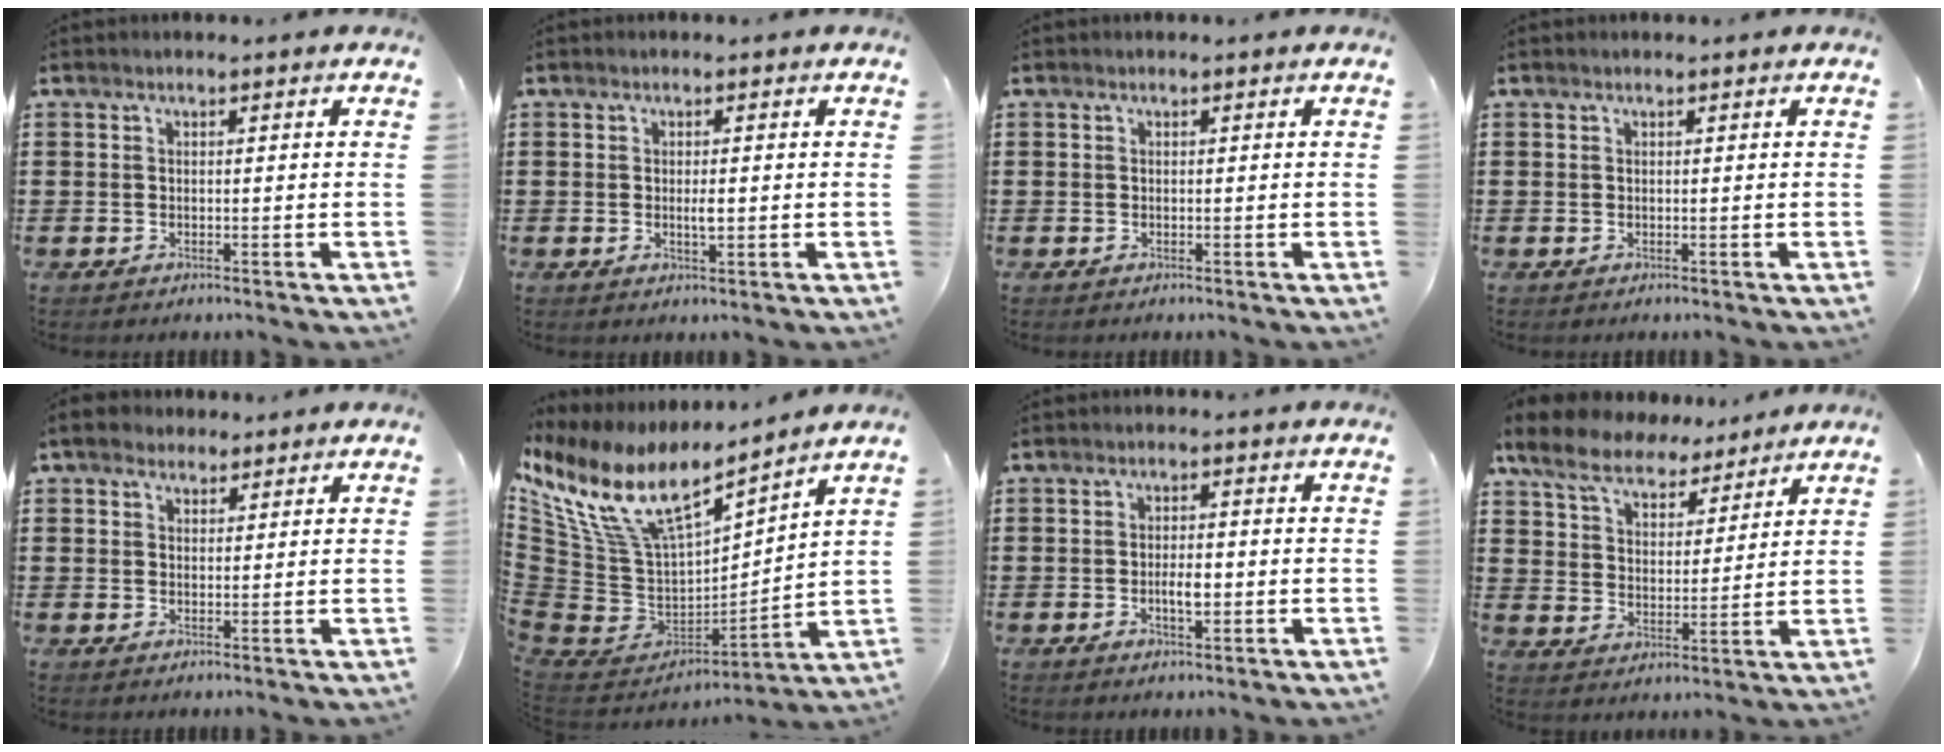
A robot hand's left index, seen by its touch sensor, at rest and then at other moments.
{"total": 1.9, "force": [0.0, 0.5, 1.9], "torque": [-0.035, -0.002, 0.000]}
{"total": 0.0}
{"total": 0.0}
{"total": 3.3, "force": [2.5, 1.9, 1.0], "torque": [-0.021, 0.005, 0.044]}
{"total": 12.8, "force": [7.0, 5.9, 9.0], "torque": [-0.216, -0.043, 0.122]}
{"total": 3.2, "force": [-0.5, 1.2, 3.0], "torque": [-0.055, 0.003, -0.008]}
{"total": 8.2, "force": [7.2, 2.8, 2.9], "torque": [-0.090, -0.024, 0.130]}